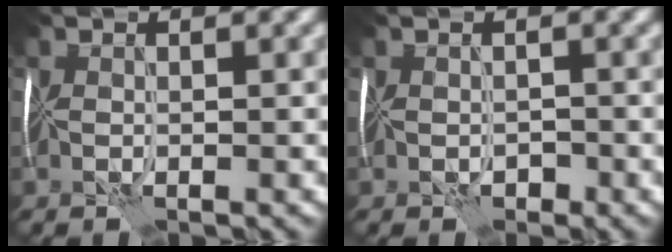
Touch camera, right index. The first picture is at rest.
{"total": 0.5, "force": [-0.4, 0.3, 0.1], "torque": [-0.002, -0.001, -0.012]}